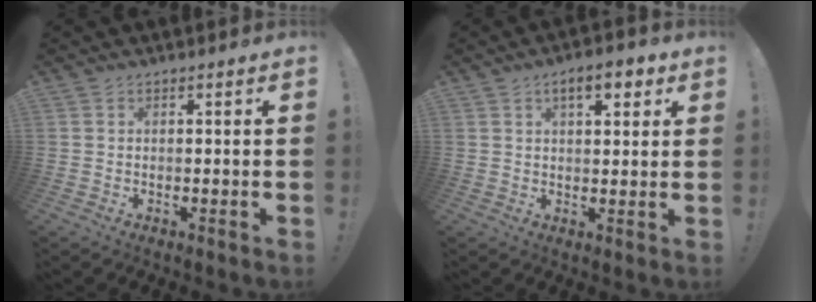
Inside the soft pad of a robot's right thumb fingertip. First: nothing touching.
{"total": 7.1, "force": [3.4, 2.9, 5.4], "torque": [-0.062, -0.009, 0.051]}